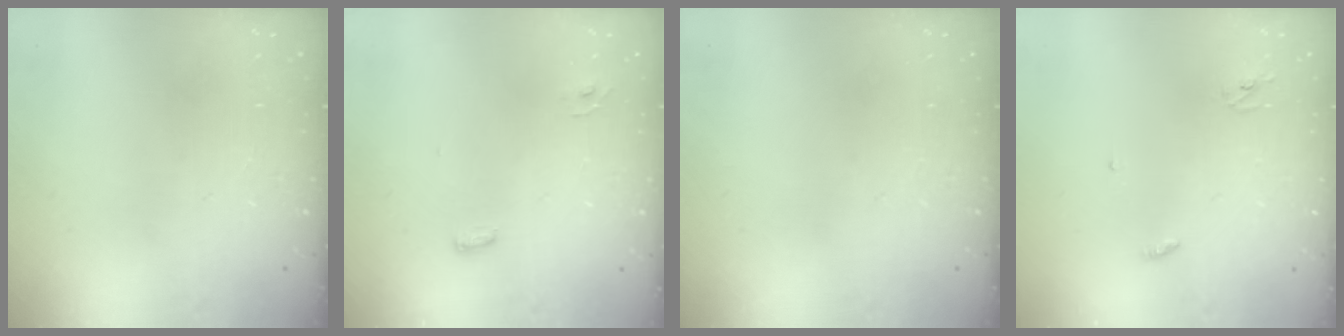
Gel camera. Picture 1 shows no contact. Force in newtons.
{"total": 4.4, "press": 3.9, "slide": 2.1}
{"total": 0.0}
{"total": 2.8, "press": 2.8, "slide": 0.2}